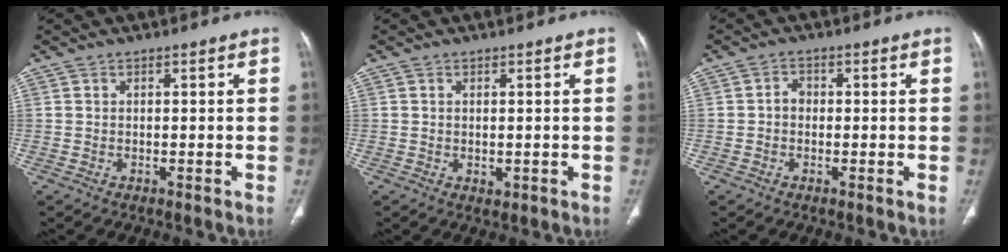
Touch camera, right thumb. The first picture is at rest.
{"total": 1.4, "force": [-0.1, 1.0, 1.1], "torque": [-0.018, -0.005, 0.003]}
{"total": 2.1, "force": [-0.3, 1.7, 1.2], "torque": [-0.011, 0.009, -0.011]}